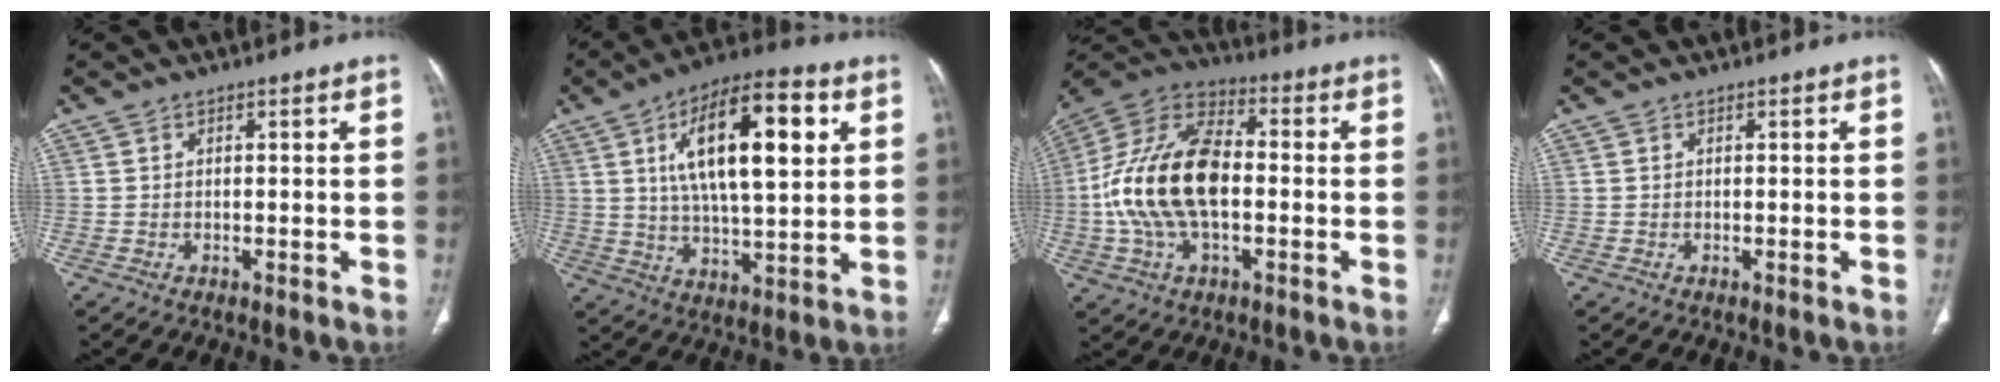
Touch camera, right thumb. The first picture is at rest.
{"total": 19.3, "force": [5.9, 7.2, 16.9], "torque": [-0.257, -0.005, 0.091]}
{"total": 19.6, "force": [-1.5, 10.9, 16.2], "torque": [-0.319, 0.032, -0.031]}
{"total": 0.0}